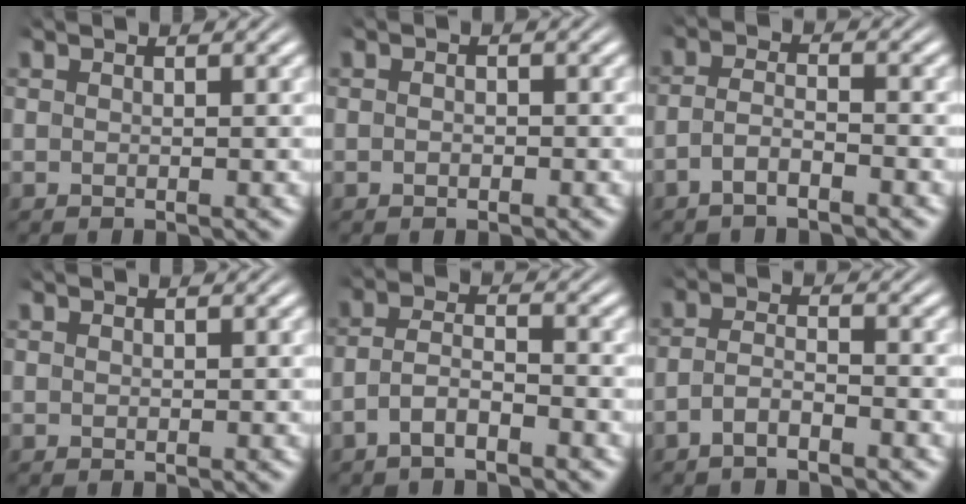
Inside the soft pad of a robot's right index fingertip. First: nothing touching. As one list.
[{"total": 0.6, "force": [-0.5, 0.2, 0.4], "torque": [-0.011, -0.006, -0.006]}, {"total": 2.9, "force": [-2.1, 1.0, 1.7], "torque": [-0.037, -0.011, -0.037]}, {"total": 0.0}, {"total": 3.7, "force": [-2.2, 2.0, 2.2], "torque": [-0.046, -0.012, -0.040]}, {"total": 2.9, "force": [-2.2, 1.0, 1.5], "torque": [-0.032, -0.011, -0.039]}]